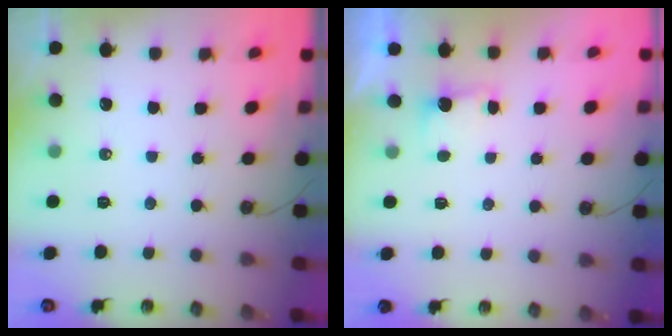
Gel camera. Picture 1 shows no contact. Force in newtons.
{"total": 2.2, "press": 1.9, "slide": 1.0}